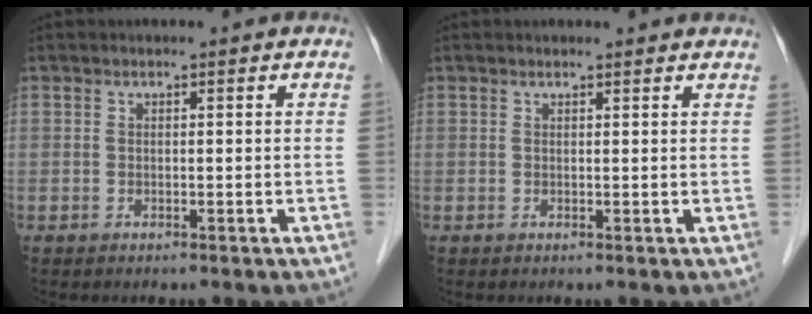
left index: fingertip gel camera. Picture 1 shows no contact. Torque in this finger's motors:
{"motor_torque": [0.19, -0.24, -0.05, 0.01]}